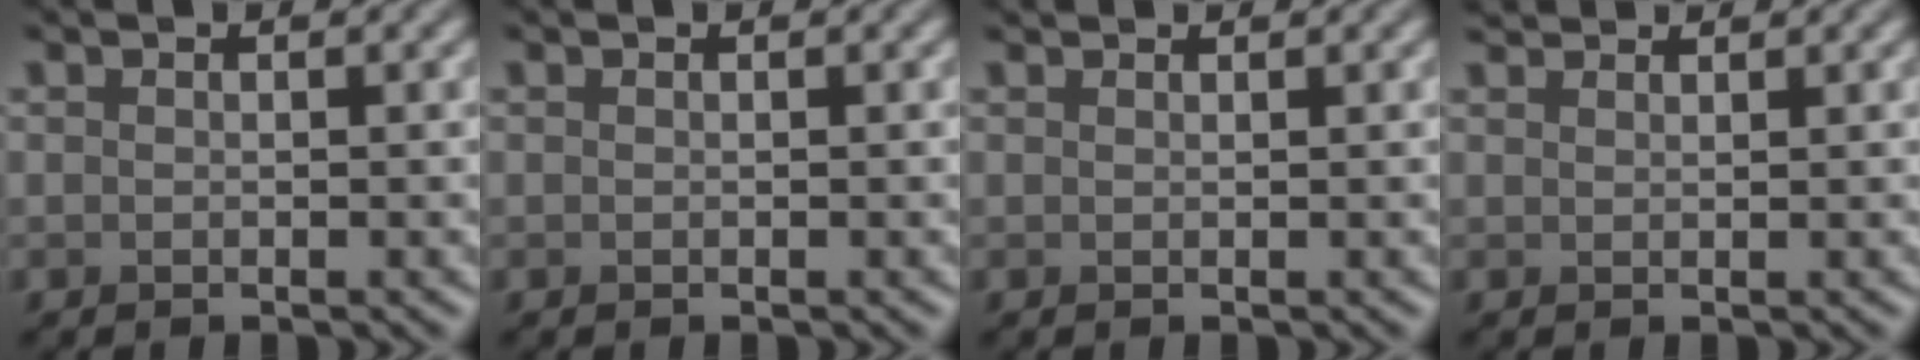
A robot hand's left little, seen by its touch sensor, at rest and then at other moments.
{"total": 0.0}
{"total": 1.4, "force": [1.4, 0.1, 0.3], "torque": [-0.014, -0.002, 0.013]}
{"total": 2.4, "force": [2.3, 0.2, 0.6], "torque": [-0.015, 0.004, 0.032]}